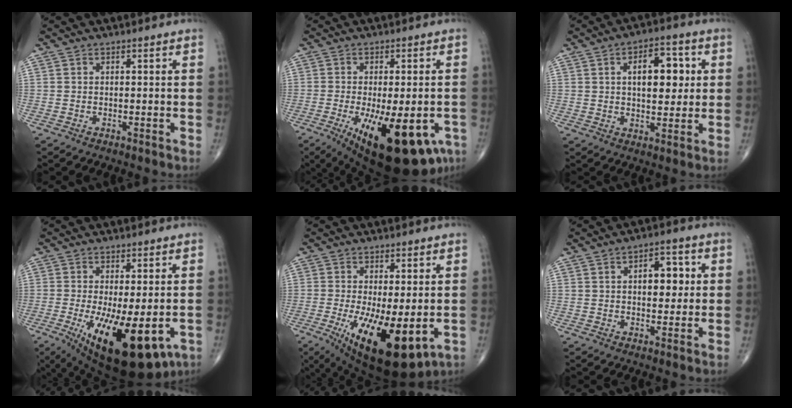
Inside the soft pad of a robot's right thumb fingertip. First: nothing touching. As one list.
[{"total": 20.8, "force": [-8.6, 8.2, 17.1], "torque": [-0.206, -0.018, -0.107]}, {"total": 10.1, "force": [2.1, 5.4, 8.3], "torque": [-0.091, 0.001, 0.030]}, {"total": 18.6, "force": [-6.2, 6.9, 16.1], "torque": [-0.239, -0.028, -0.076]}, {"total": 16.6, "force": [-4.5, 6.1, 14.8], "torque": [-0.237, -0.030, -0.050]}, {"total": 7.1, "force": [1.3, 4.0, 5.7], "torque": [-0.051, 0.002, 0.017]}]